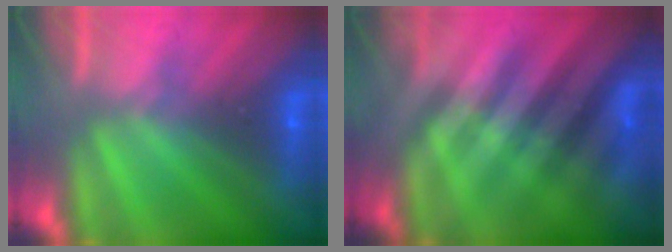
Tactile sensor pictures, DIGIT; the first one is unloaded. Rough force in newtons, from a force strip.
{"total": 2.5}